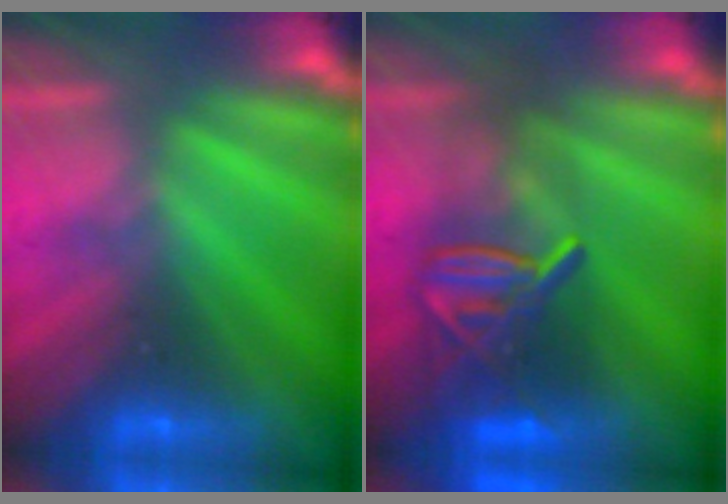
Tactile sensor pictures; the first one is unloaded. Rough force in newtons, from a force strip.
{"total": 6.8}